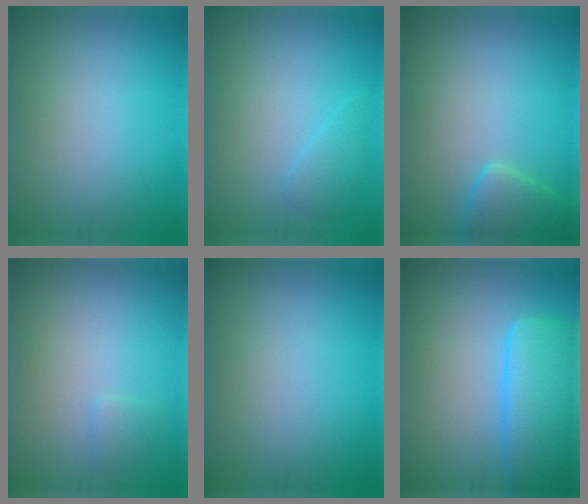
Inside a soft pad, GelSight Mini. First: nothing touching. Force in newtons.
{"total": 1.4, "press": 1.4, "slide": 0.1}
{"total": 2.9, "press": 2.9, "slide": 0.1}
{"total": 0.8, "press": 0.8, "slide": 0.1}
{"total": 0.0}
{"total": 6.3, "press": 6.3, "slide": 0.6}